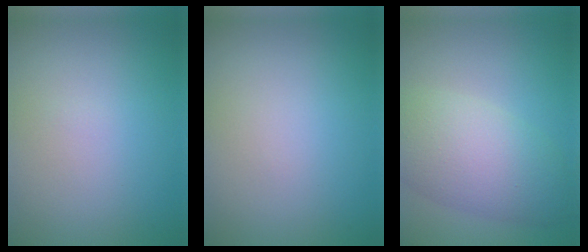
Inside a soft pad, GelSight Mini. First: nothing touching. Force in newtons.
{"total": 0.0}
{"total": 7.2, "press": 7.2, "slide": 0.5}